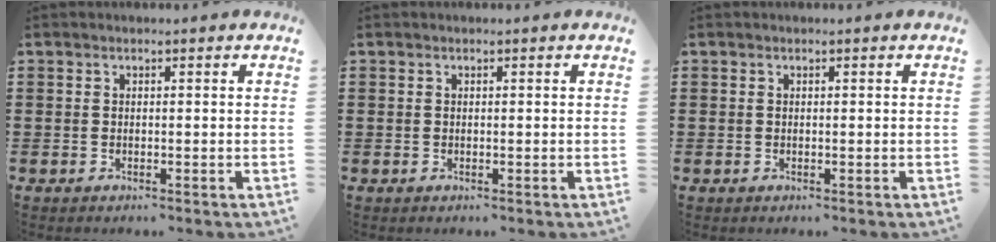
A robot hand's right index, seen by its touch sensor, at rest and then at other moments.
{"total": 0.0}
{"total": 0.0}